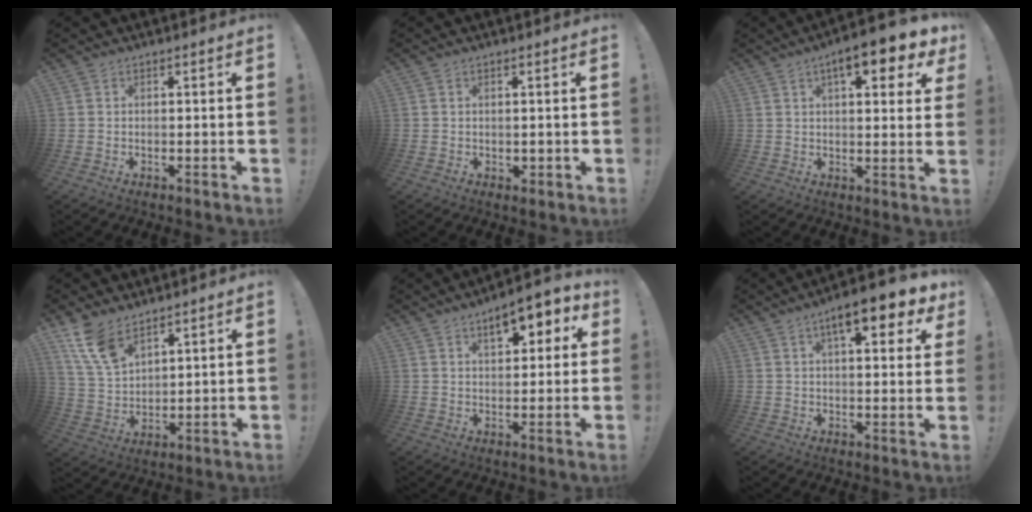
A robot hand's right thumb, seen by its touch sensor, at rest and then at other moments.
{"total": 1.1, "force": [0.3, 1.0, 0.4], "torque": [-0.005, 0.002, 0.005]}
{"total": 10.6, "force": [5.3, 3.3, 8.6], "torque": [-0.112, -0.023, 0.082]}
{"total": 10.9, "force": [7.7, 5.4, 5.5], "torque": [-0.104, -0.039, 0.153]}
{"total": 9.0, "force": [4.5, 4.3, 6.4], "torque": [-0.076, -0.023, 0.074]}
{"total": 11.5, "force": [5.8, 3.4, 9.3], "torque": [-0.126, -0.024, 0.089]}